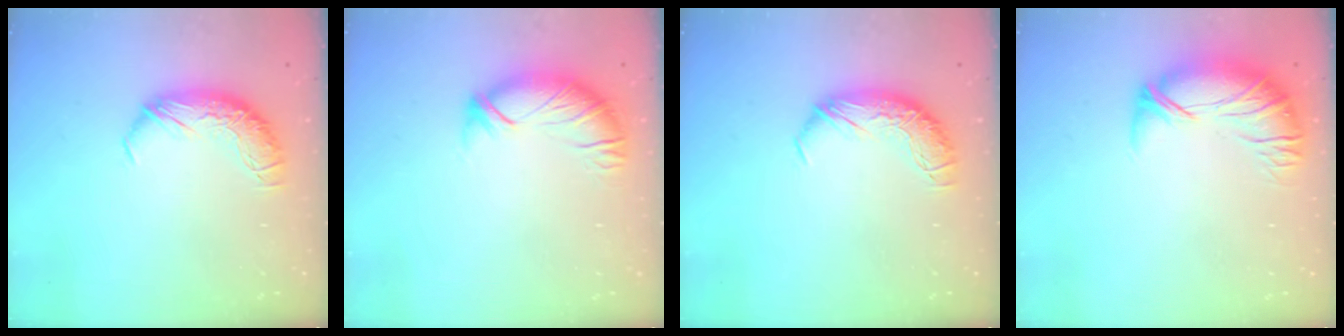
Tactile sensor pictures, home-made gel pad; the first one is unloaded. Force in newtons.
{"total": 2.3, "press": 1.8, "slide": 1.4}
{"total": 0.0}
{"total": 2.8, "press": 1.7, "slide": 2.3}